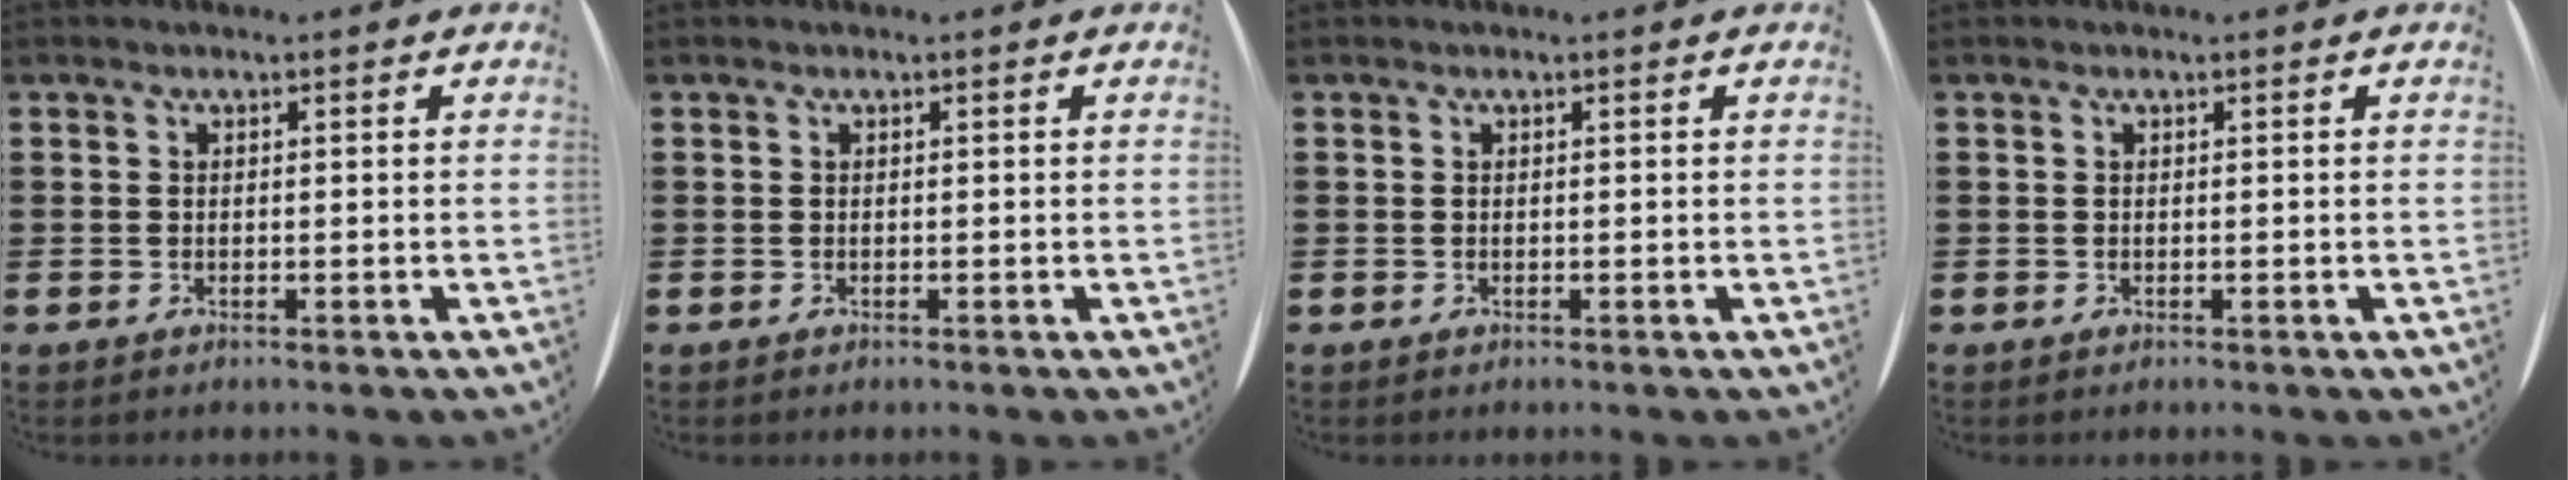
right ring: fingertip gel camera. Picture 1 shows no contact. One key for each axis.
{"total": 0.0}
{"total": 0.0}
{"total": 0.0}